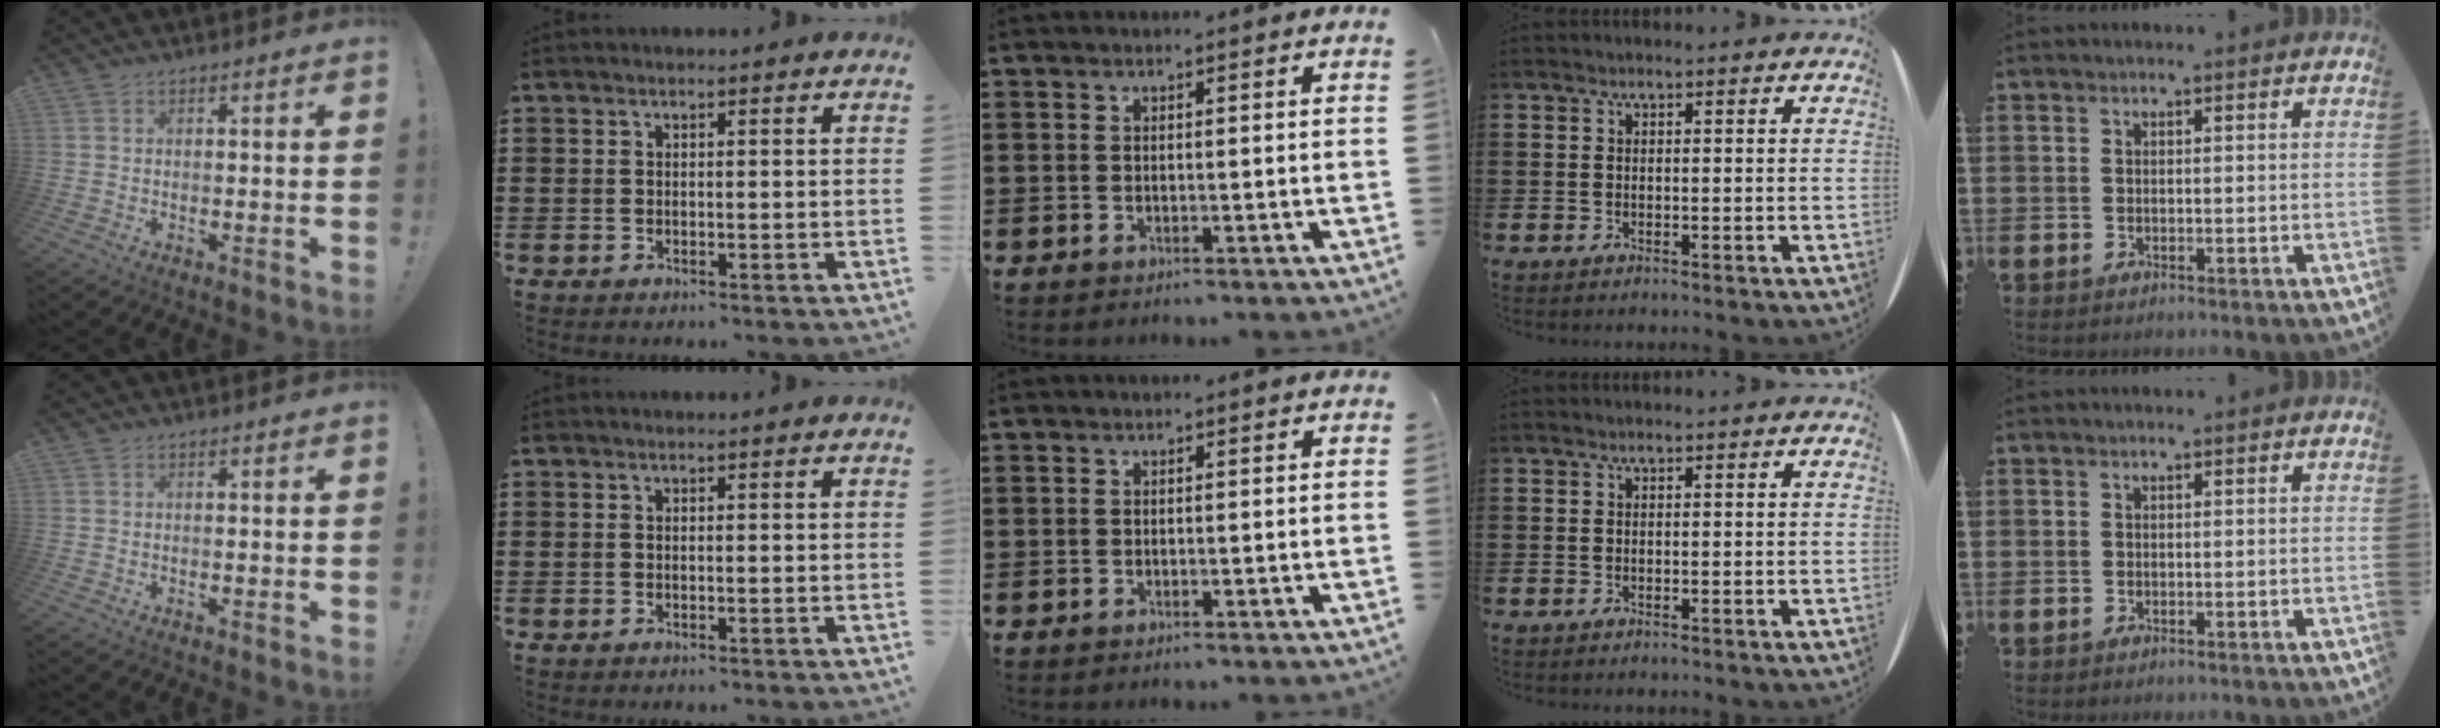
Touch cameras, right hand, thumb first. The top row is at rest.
{}